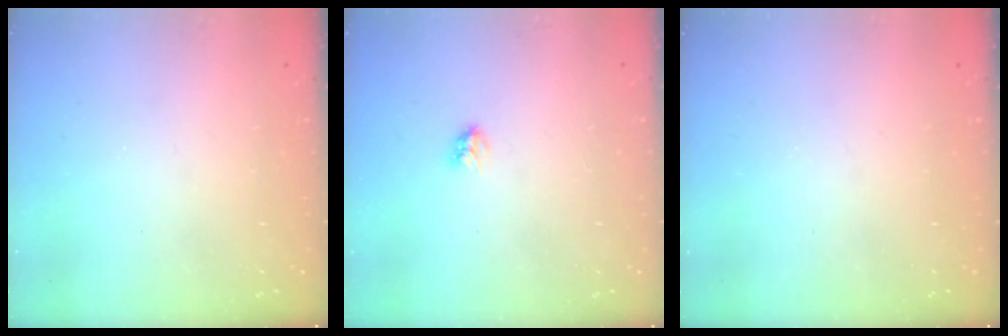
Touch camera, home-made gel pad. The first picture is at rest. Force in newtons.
{"total": 2.8, "press": 2.8, "slide": 0.4}
{"total": 0.0}